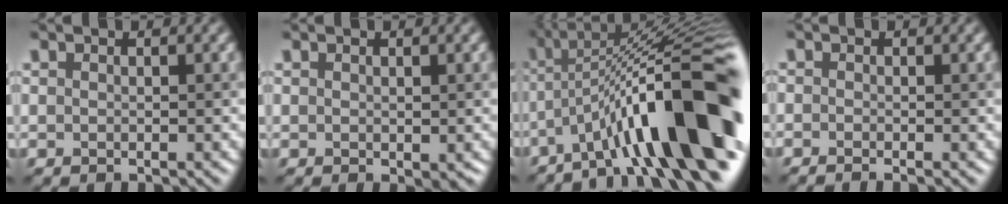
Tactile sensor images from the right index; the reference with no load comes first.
{"total": 0.9, "force": [-0.2, 0.3, 0.9], "torque": [-0.010, -0.001, 0.010]}
{"total": 14.8, "force": [-5.6, 3.4, 13.2], "torque": [-0.183, 0.029, -0.084]}
{"total": 1.2, "force": [-0.9, 0.3, 0.7], "torque": [0.002, -0.006, -0.015]}